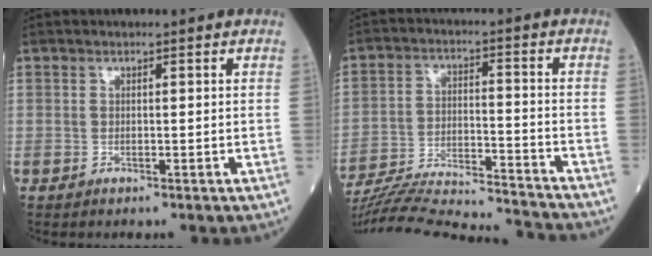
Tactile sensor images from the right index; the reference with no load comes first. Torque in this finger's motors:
{"motor_torque": [-2.14, 0.00, -0.70, -0.21]}